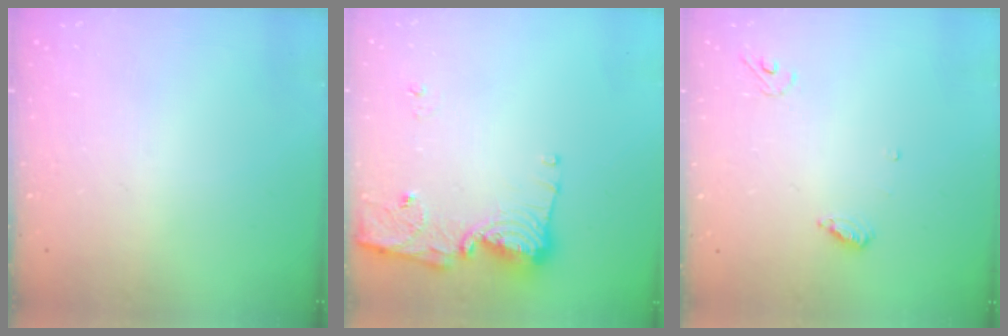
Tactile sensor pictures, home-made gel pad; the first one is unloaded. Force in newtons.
{"total": 11.7, "press": 11.6, "slide": 1.1}
{"total": 5.9, "press": 5.9, "slide": 0.6}